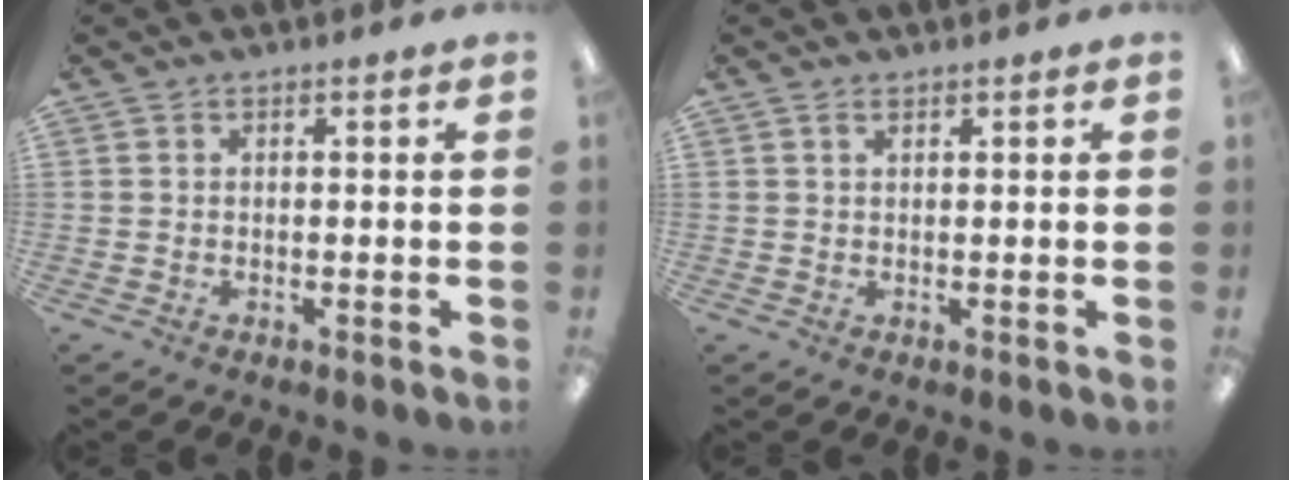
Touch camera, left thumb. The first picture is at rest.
{"total": 1.4, "force": [1.0, 0.6, 0.8], "torque": [-0.018, 0.000, 0.018]}